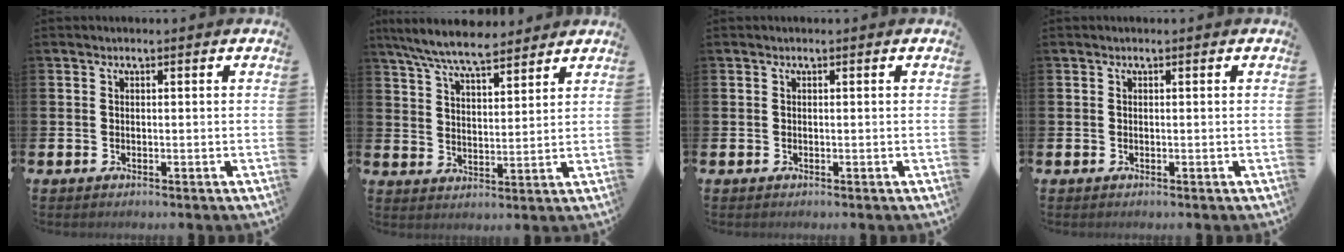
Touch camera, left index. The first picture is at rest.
{"total": 8.1, "force": [7.5, 1.2, 2.7], "torque": [-0.083, -0.027, 0.139]}
{"total": 0.0}
{"total": 0.0}